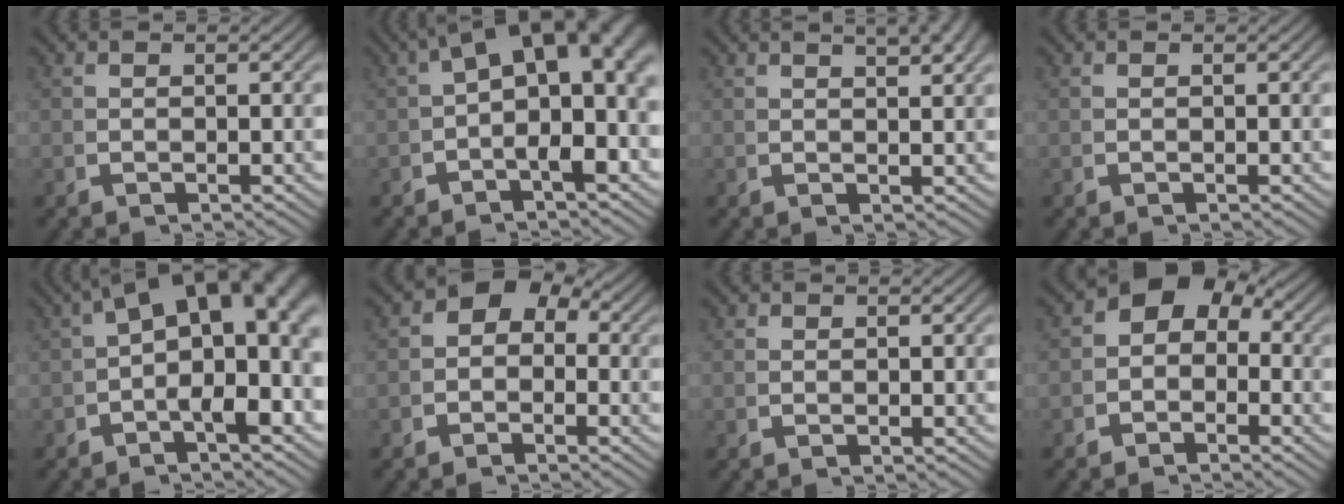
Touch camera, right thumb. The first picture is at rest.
{"total": 9.4, "force": [1.4, 4.6, 8.1], "torque": [-0.102, 0.001, 0.019]}
{"total": 4.3, "force": [2.5, 1.3, 3.2], "torque": [-0.029, 0.013, 0.038]}
{"total": 0.0}
{"total": 10.5, "force": [1.1, 5.3, 9.0], "torque": [-0.118, -0.008, 0.018]}
{"total": 3.5, "force": [0.6, 2.7, 2.1], "torque": [-0.026, 0.000, 0.007]}
{"total": 0.5, "force": [0.1, 0.5, 0.0], "torque": [-0.003, -0.004, 0.003]}
{"total": 4.3, "force": [0.1, 3.4, 2.6], "torque": [-0.035, -0.005, 0.002]}